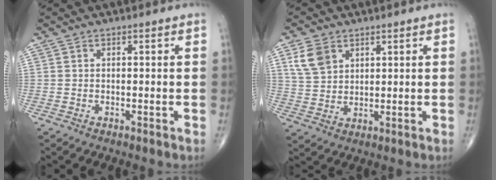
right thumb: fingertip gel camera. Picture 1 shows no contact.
{"total": 6.5, "force": [3.2, 4.6, 3.3], "torque": [-0.052, -0.009, 0.067]}